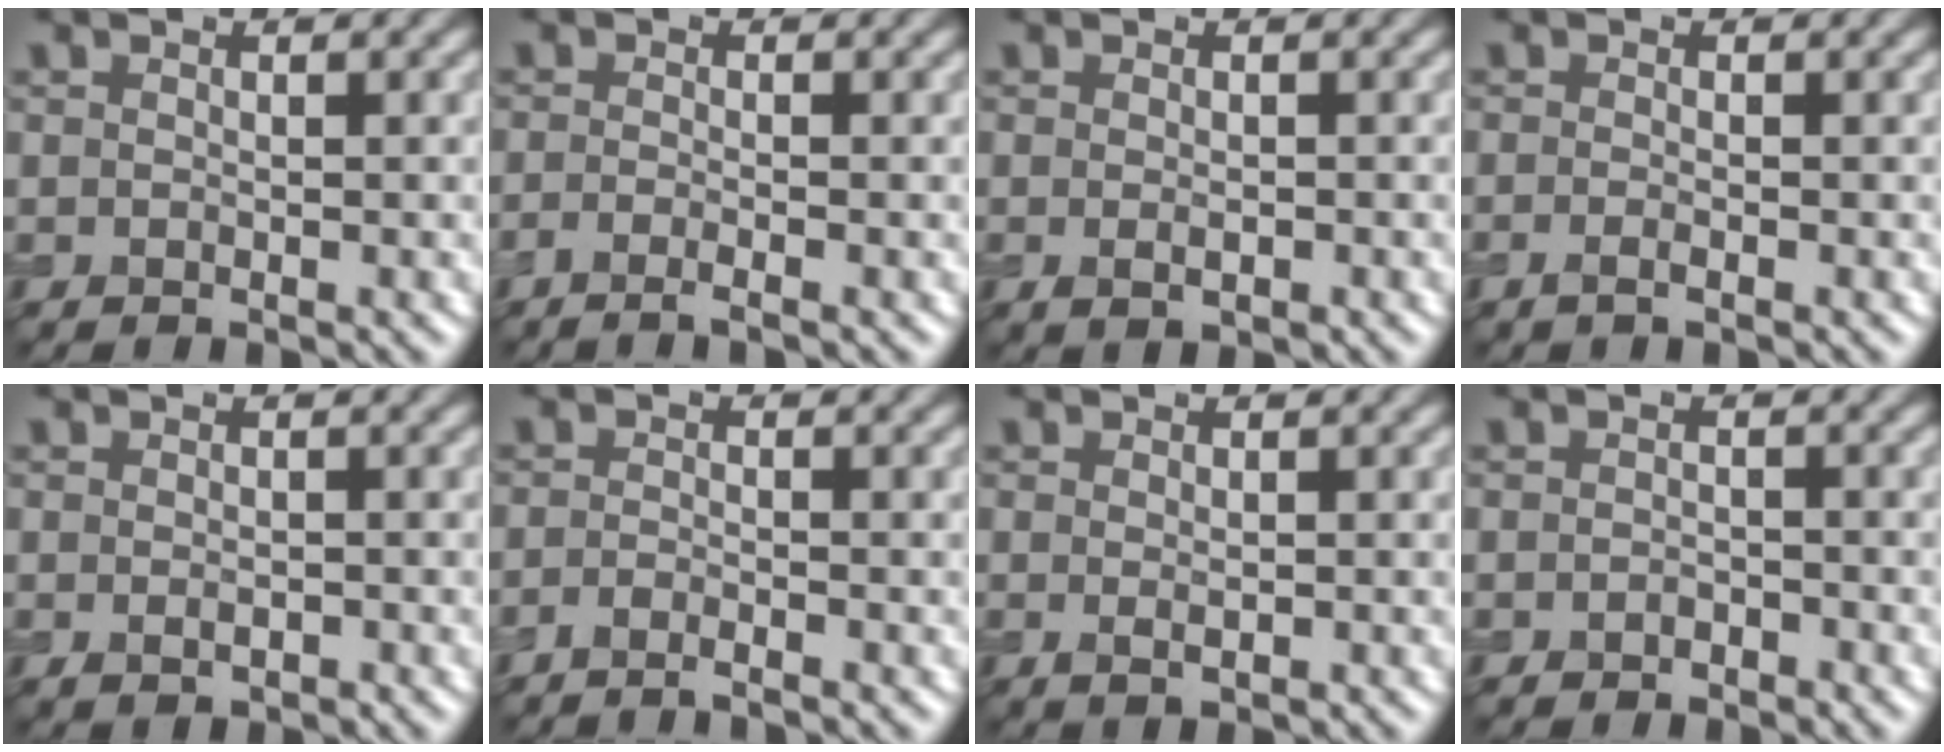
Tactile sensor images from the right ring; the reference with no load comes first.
{"total": 1.3, "force": [-1.1, -0.2, 0.7], "torque": [-0.017, -0.003, -0.024]}
{"total": 1.2, "force": [-0.2, 0.6, 0.9], "torque": [-0.014, -0.005, 0.000]}
{"total": 0.5, "force": [-0.2, -0.1, 0.4], "torque": [-0.010, -0.005, -0.007]}
{"total": 0.8, "force": [-0.2, 0.6, 0.5], "torque": [-0.009, -0.005, -0.001]}
{"total": 0.9, "force": [-0.8, -0.2, 0.1], "torque": [-0.003, -0.003, -0.021]}
{"total": 1.1, "force": [0.1, 0.4, 0.9], "torque": [-0.016, -0.006, 0.004]}
{"total": 0.7, "force": [-0.5, 0.4, -0.3], "torque": [0.008, 0.003, -0.012]}